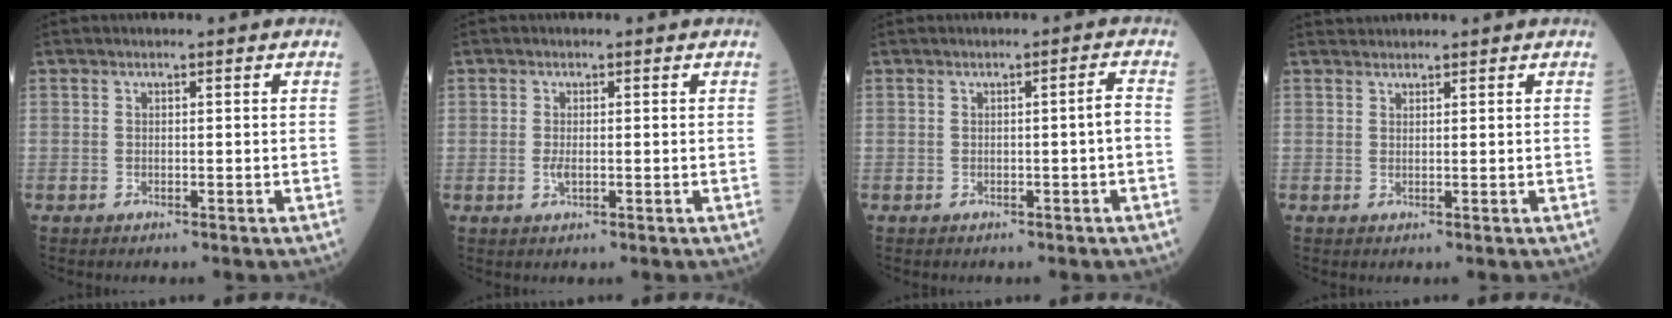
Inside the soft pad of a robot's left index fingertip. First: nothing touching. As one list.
[{"total": 1.3, "force": [-0.2, 0.7, 1.0], "torque": [-0.021, -0.001, -0.002]}, {"total": 1.7, "force": [-0.5, -0.3, 1.6], "torque": [-0.022, 0.000, -0.007]}, {"total": 1.3, "force": [1.3, 0.0, -0.2], "torque": [-0.004, 0.018, 0.030]}]